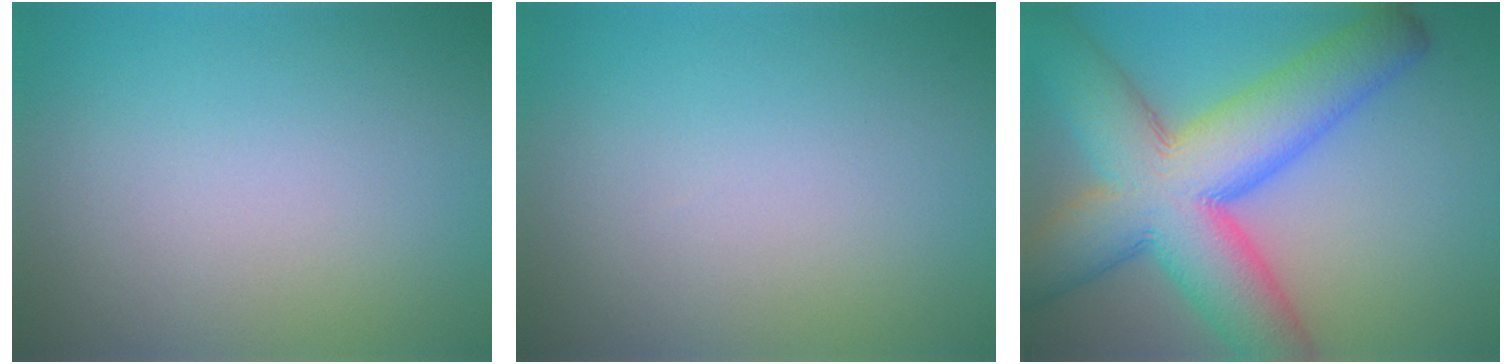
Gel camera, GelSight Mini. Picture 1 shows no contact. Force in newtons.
{"total": 0.0}
{"total": 13.6, "press": 13.6, "slide": 0.6}